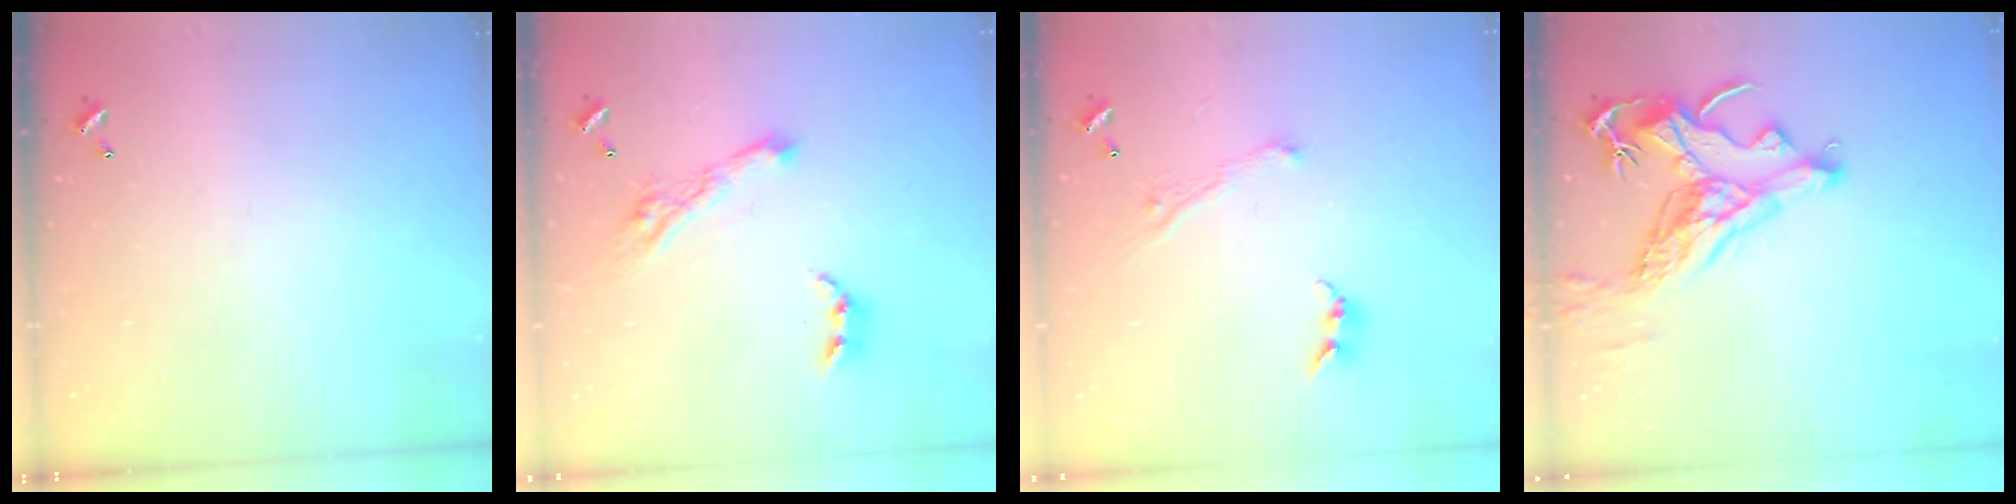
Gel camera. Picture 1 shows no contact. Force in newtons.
{"total": 9.2, "press": 9.1, "slide": 1.1}
{"total": 2.8, "press": 2.8, "slide": 0.1}
{"total": 8.1, "press": 8.0, "slide": 1.4}